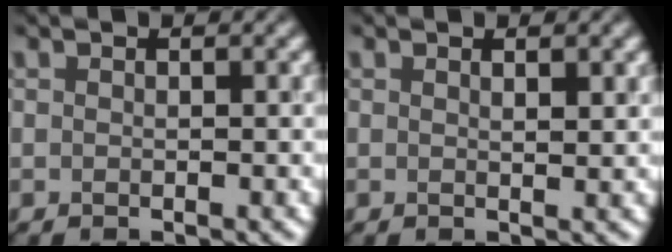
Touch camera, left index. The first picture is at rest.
{"total": 1.1, "force": [0.7, 0.2, 0.8], "torque": [-0.011, 0.000, 0.010]}